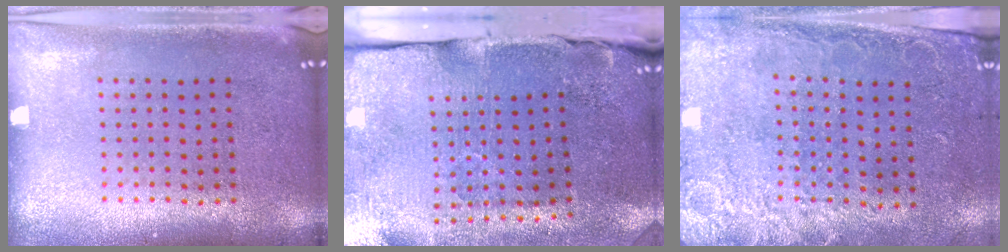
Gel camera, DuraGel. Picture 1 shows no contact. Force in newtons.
{"total": 4.8, "press": 3.9, "slide": 2.8}
{"total": 2.6, "press": 2.1, "slide": 1.5}